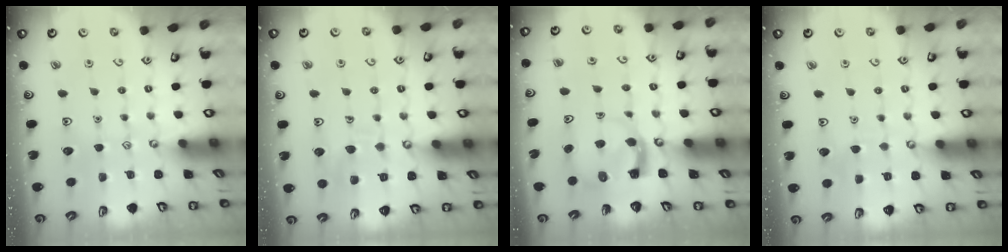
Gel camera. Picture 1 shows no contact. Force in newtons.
{"total": 8.6, "press": 8.6, "slide": 0.7}
{"total": 4.4, "press": 4.4, "slide": 0.3}
{"total": 3.4, "press": 3.4, "slide": 0.1}